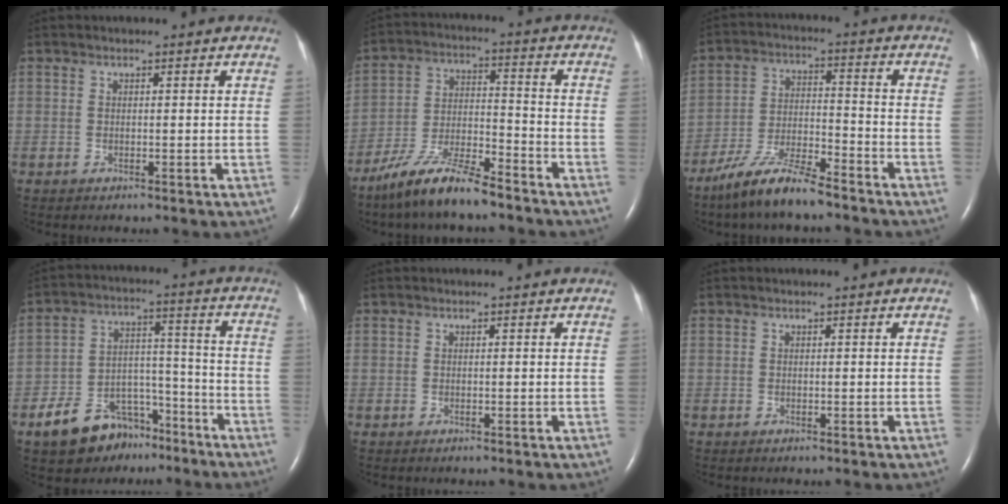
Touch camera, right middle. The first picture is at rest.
{"total": 11.1, "force": [-8.9, 1.7, 6.4], "torque": [-0.126, -0.008, -0.164]}
{"total": 9.7, "force": [-7.9, 1.4, 5.5], "torque": [-0.110, -0.011, -0.147]}
{"total": 12.2, "force": [-8.5, 6.8, 5.5], "torque": [-0.095, 0.024, -0.136]}
{"total": 0.0}
{"total": 0.0}